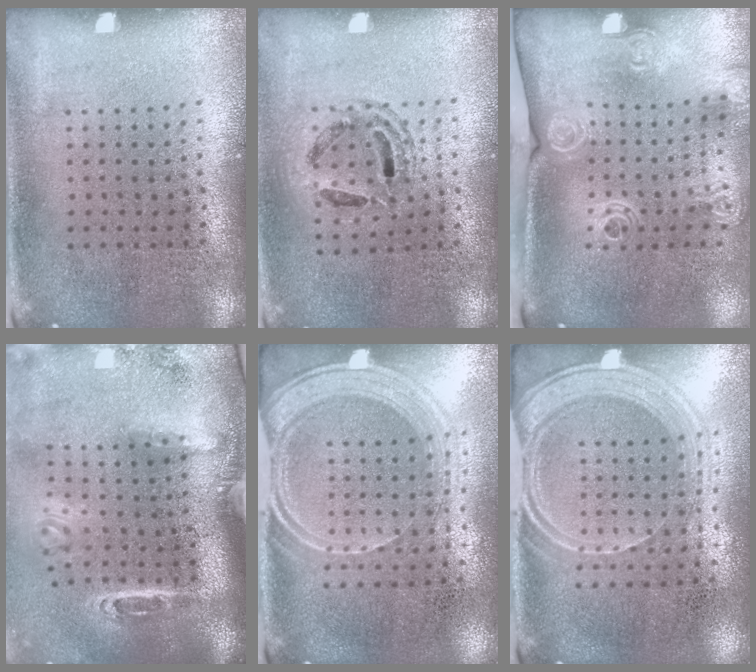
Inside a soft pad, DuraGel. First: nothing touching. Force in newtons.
{"total": 1.2, "press": 1.1, "slide": 0.4}
{"total": 2.0, "press": 1.5, "slide": 1.4}
{"total": 3.2, "press": 2.2, "slide": 2.3}
{"total": 1.9, "press": 1.6, "slide": 1.1}
{"total": 1.9, "press": 1.7, "slide": 0.9}